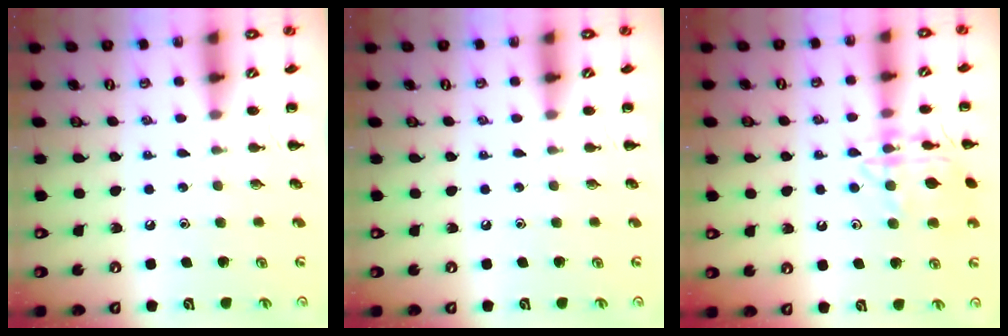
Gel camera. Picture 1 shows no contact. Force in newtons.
{"total": 0.0}
{"total": 14.5, "press": 14.4, "slide": 0.8}